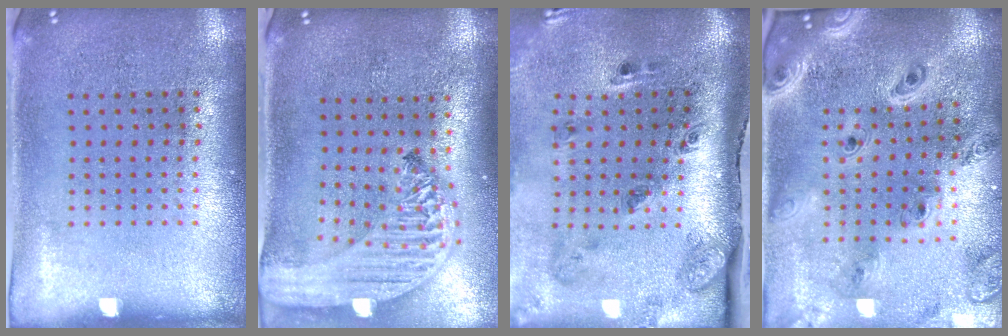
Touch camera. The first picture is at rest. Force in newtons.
{"total": 3.2, "press": 2.5, "slide": 2.0}
{"total": 3.4, "press": 2.1, "slide": 2.6}
{"total": 2.8, "press": 2.4, "slide": 1.4}